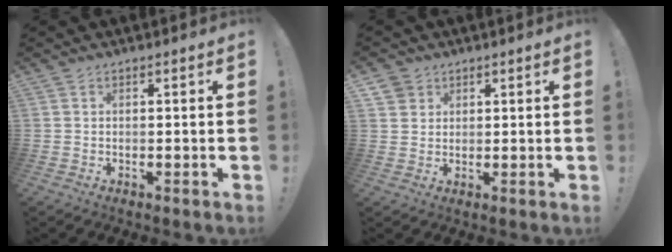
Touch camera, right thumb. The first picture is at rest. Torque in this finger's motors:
{"motor_torque": [0.46, 0.32, 0.10, -0.11, -0.20]}